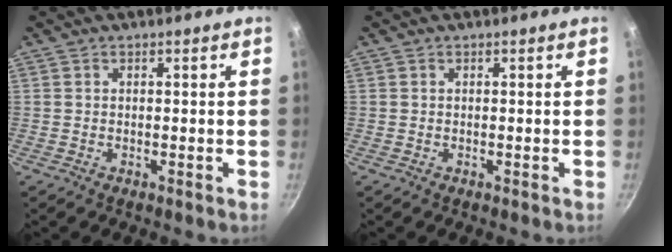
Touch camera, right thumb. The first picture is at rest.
{"total": 0.0}